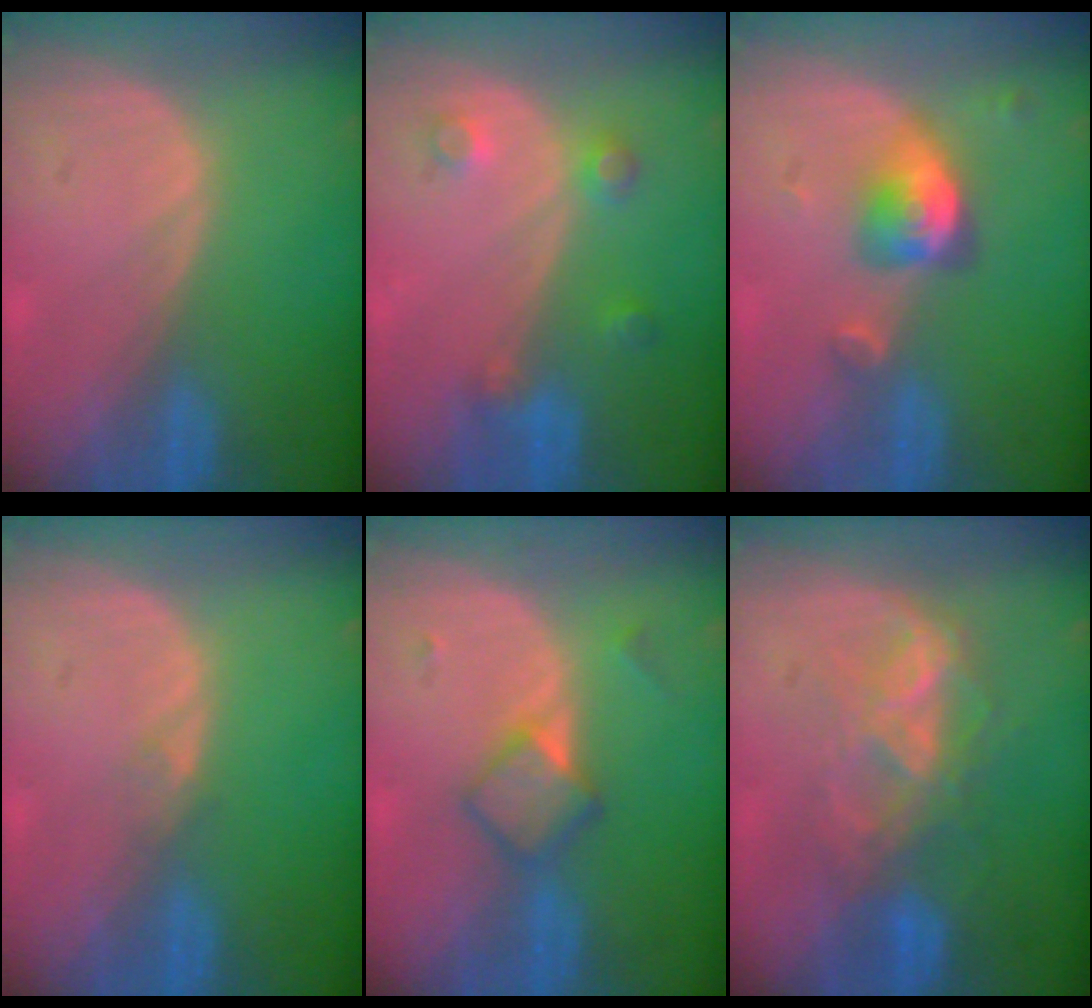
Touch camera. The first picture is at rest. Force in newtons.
{"total": 3.6, "press": 3.3, "slide": 1.5}
{"total": 5.1, "press": 4.7, "slide": 1.9}
{"total": 0.8, "press": 0.8, "slide": 0.0}
{"total": 4.7, "press": 4.4, "slide": 1.6}
{"total": 6.8, "press": 6.6, "slide": 1.5}